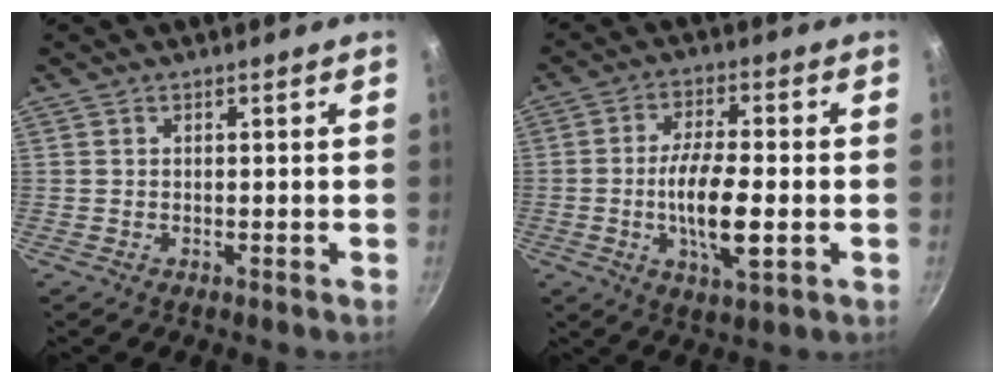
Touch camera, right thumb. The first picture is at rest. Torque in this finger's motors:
{"motor_torque": [2.83, 2.18, 1.74, -1.04, 0.70]}